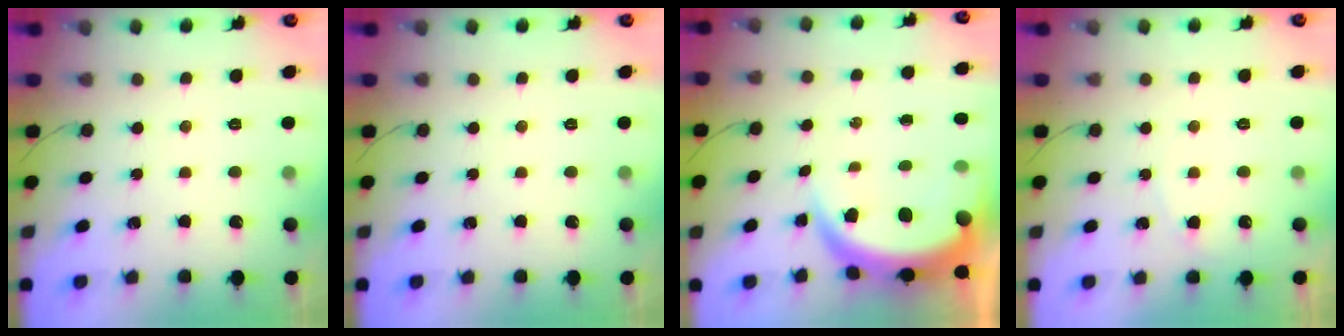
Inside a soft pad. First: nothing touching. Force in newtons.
{"total": 0.0}
{"total": 8.6, "press": 8.5, "slide": 1.1}
{"total": 2.7, "press": 2.7, "slide": 0.2}